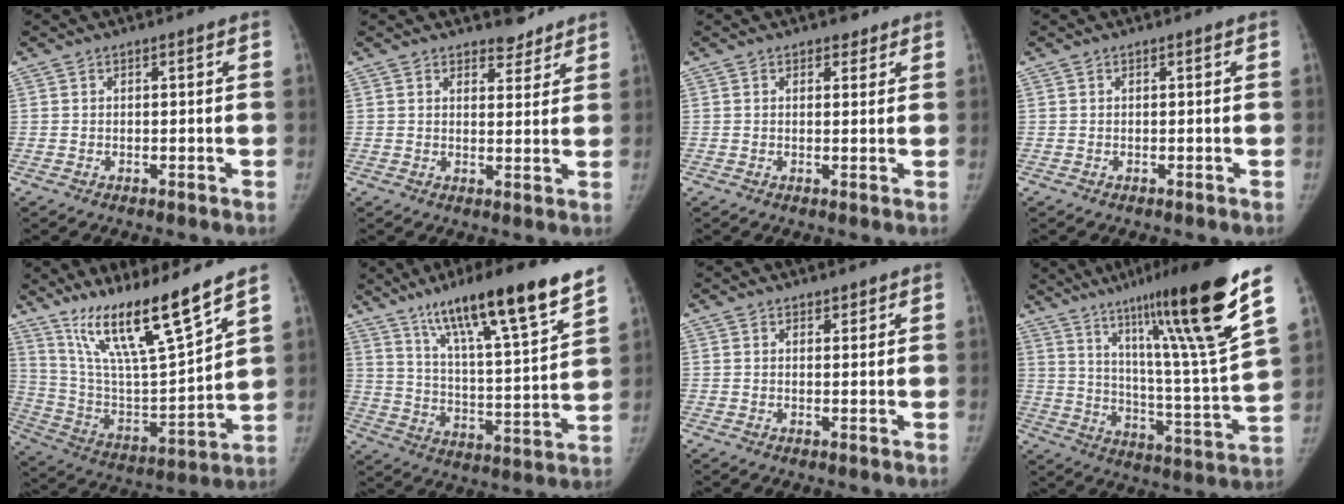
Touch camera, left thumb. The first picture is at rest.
{"total": 4.2, "force": [3.5, 1.9, 1.2], "torque": [0.007, -0.025, 0.052]}
{"total": 2.3, "force": [1.6, 1.4, 0.9], "torque": [0.003, -0.007, 0.019]}
{"total": 0.0}
{"total": 19.6, "force": [14.1, 1.7, 13.5], "torque": [-0.212, -0.073, 0.264]}
{"total": 21.6, "force": [14.8, 2.4, 15.5], "torque": [-0.232, -0.060, 0.248]}
{"total": 1.4, "force": [1.1, 0.8, 0.5], "torque": [0.006, -0.007, 0.015]}
{"total": 26.0, "force": [15.5, 2.1, 20.7], "torque": [-0.302, -0.058, 0.249]}